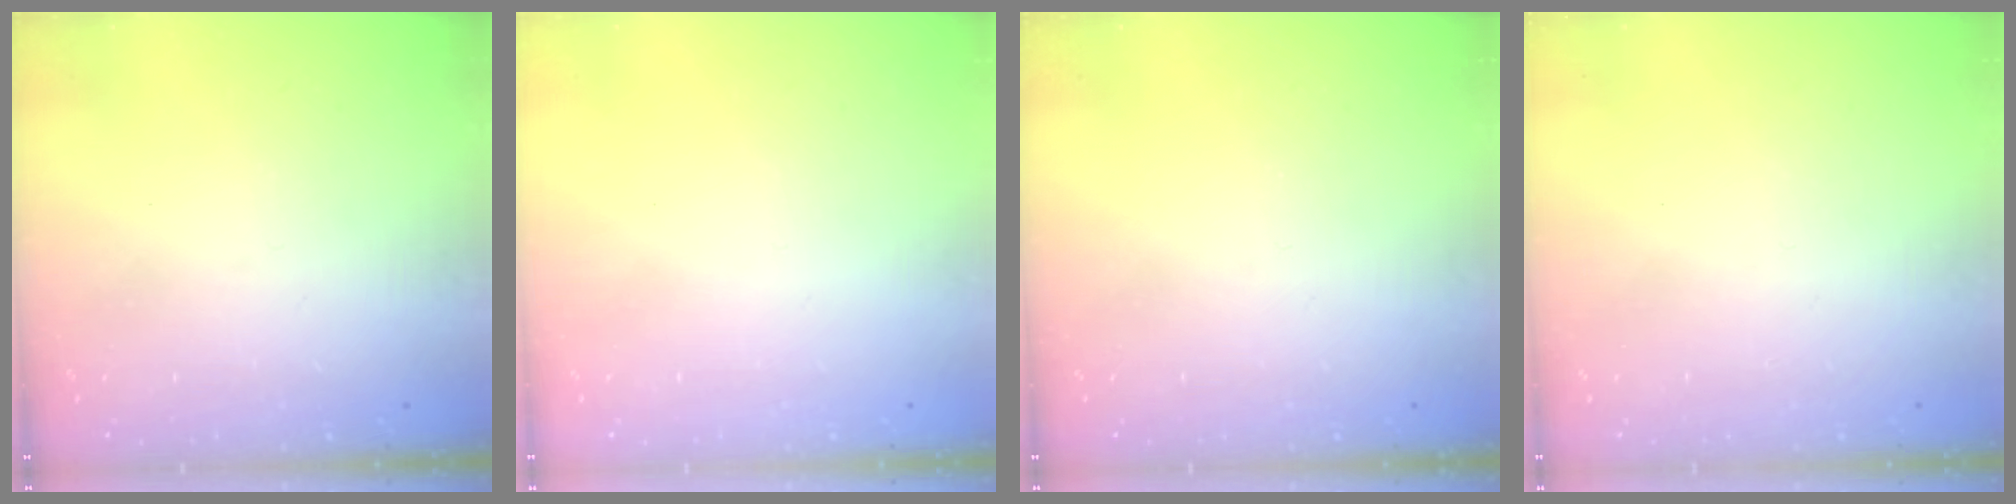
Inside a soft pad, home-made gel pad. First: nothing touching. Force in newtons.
{"total": 1.7, "press": 1.6, "slide": 0.1}
{"total": 0.0}
{"total": 1.6, "press": 1.6, "slide": 0.1}